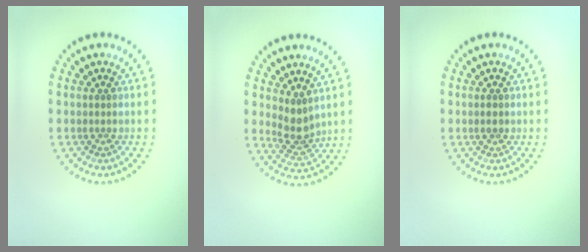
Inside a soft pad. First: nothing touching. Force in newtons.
{"total": 2.6, "press": 2.0, "slide": 1.6}
{"total": 1.0, "press": 0.9, "slide": 0.2}